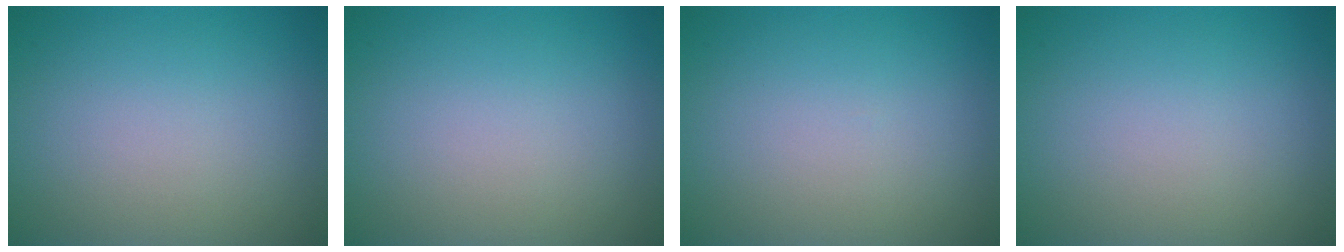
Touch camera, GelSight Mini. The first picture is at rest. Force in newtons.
{"total": 0.0}
{"total": 0.0}
{"total": 0.0}